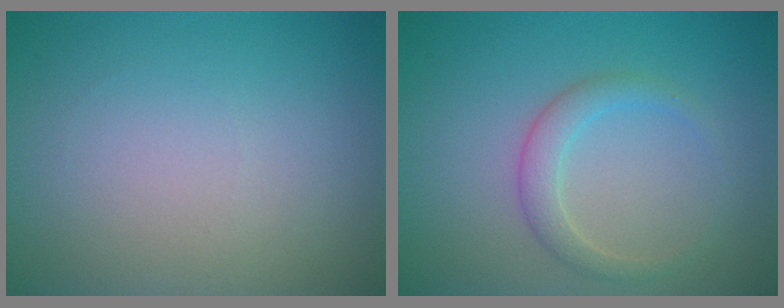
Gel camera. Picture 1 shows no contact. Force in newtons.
{"total": 2.2, "press": 2.2, "slide": 0.1}